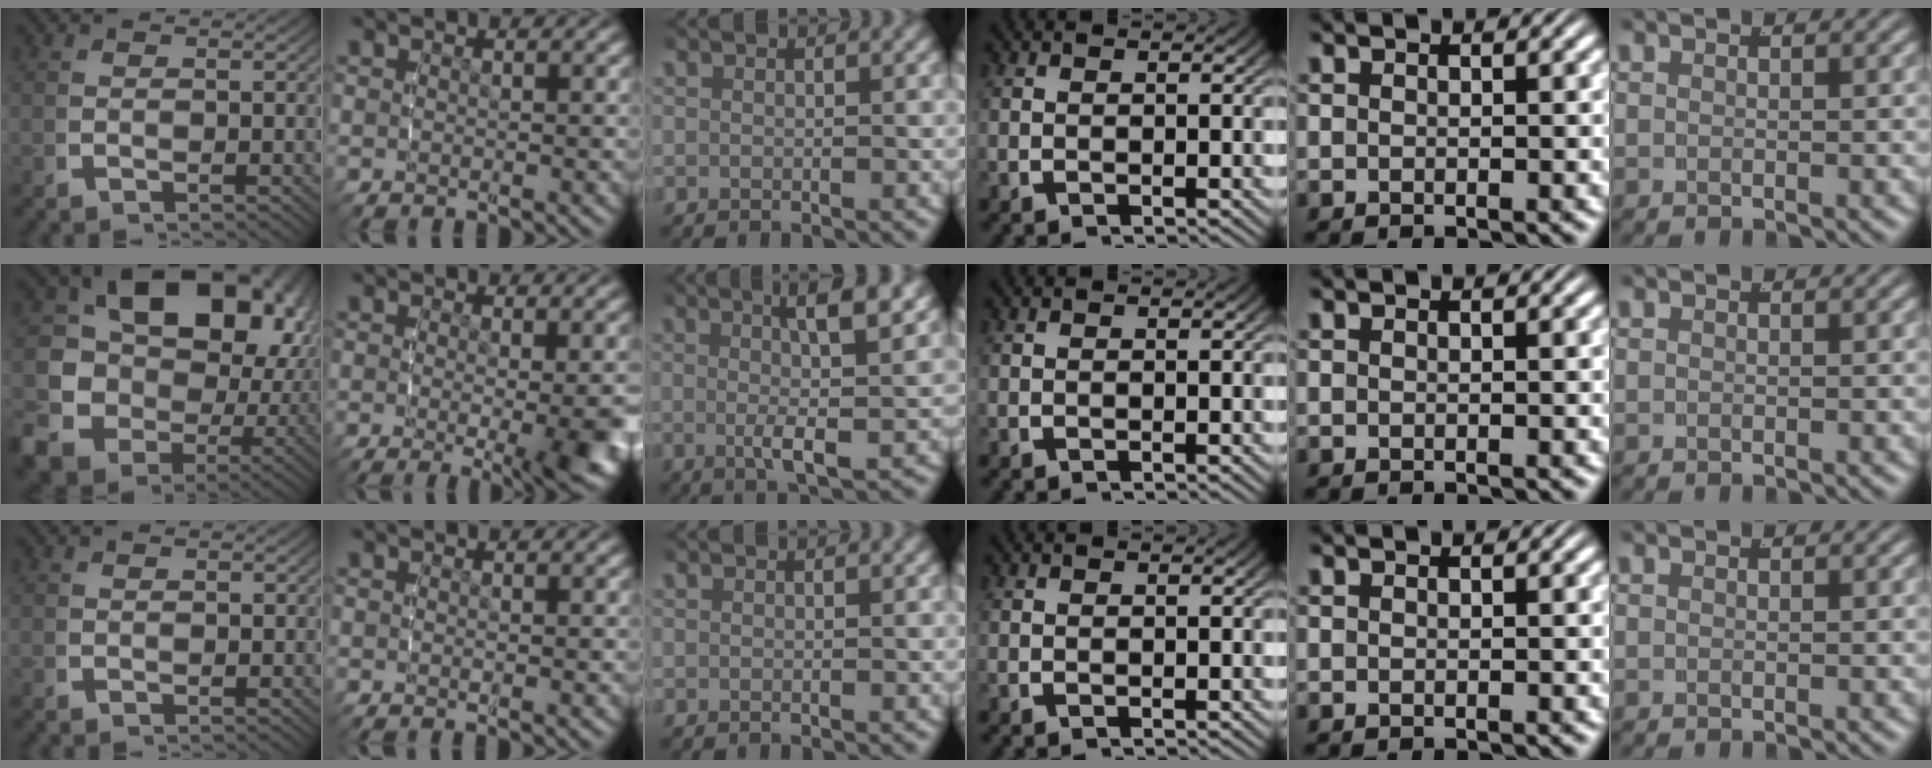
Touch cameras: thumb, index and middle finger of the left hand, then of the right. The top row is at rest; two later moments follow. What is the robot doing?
{"motion": "lift_and_place", "object": "lipstick"}